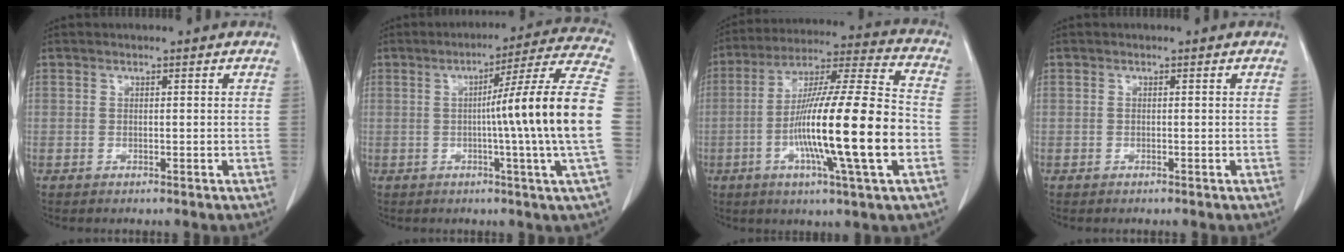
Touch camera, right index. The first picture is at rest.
{"total": 16.2, "force": [-1.3, -2.9, 15.9], "torque": [-0.223, -0.004, -0.029]}
{"total": 20.5, "force": [-4.7, 0.3, 20.0], "torque": [-0.343, -0.007, -0.084]}
{"total": 0.0}